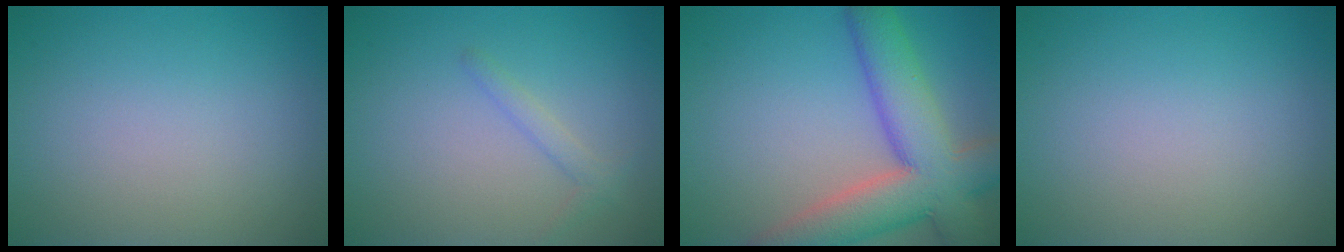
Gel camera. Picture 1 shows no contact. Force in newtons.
{"total": 1.3, "press": 1.3, "slide": 0.1}
{"total": 9.8, "press": 9.7, "slide": 0.6}
{"total": 0.0}